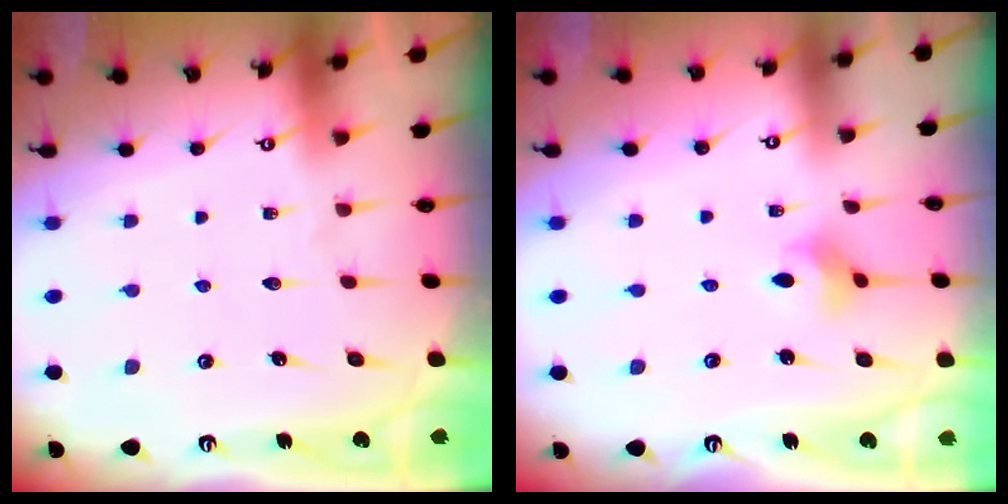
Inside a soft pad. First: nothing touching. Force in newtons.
{"total": 2.8, "press": 2.8, "slide": 0.1}